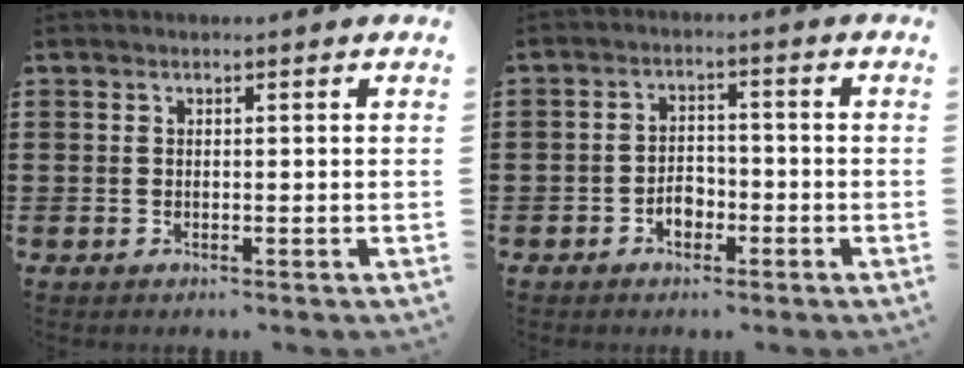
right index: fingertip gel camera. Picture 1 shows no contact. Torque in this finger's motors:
{"motor_torque": [1.29, 0.85, 0.13, 0.01]}